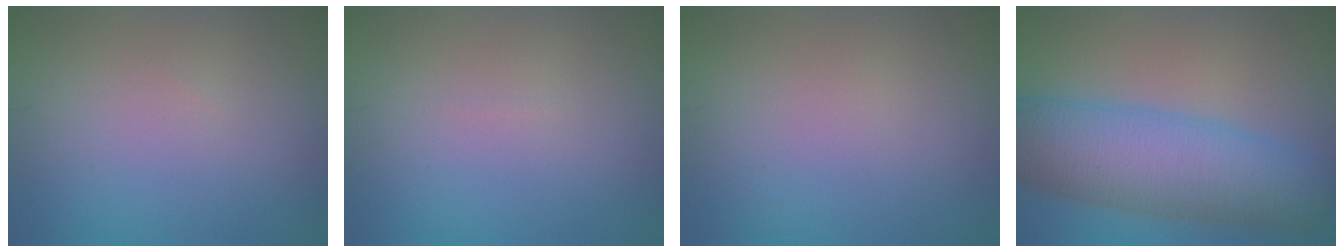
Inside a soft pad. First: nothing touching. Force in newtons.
{"total": 0.0}
{"total": 0.0}
{"total": 9.8, "press": 9.8, "slide": 0.1}